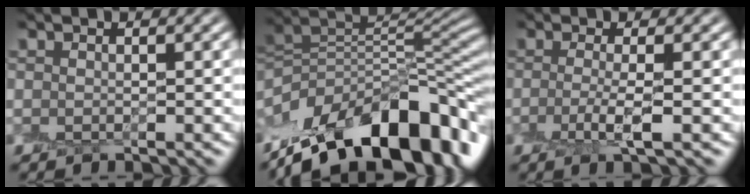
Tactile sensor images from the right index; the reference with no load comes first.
{"total": 15.0, "force": [-8.3, 6.9, 10.5], "torque": [-0.179, 0.027, -0.144]}
{"total": 2.5, "force": [-0.6, 0.3, 2.4], "torque": [-0.050, -0.004, -0.017]}